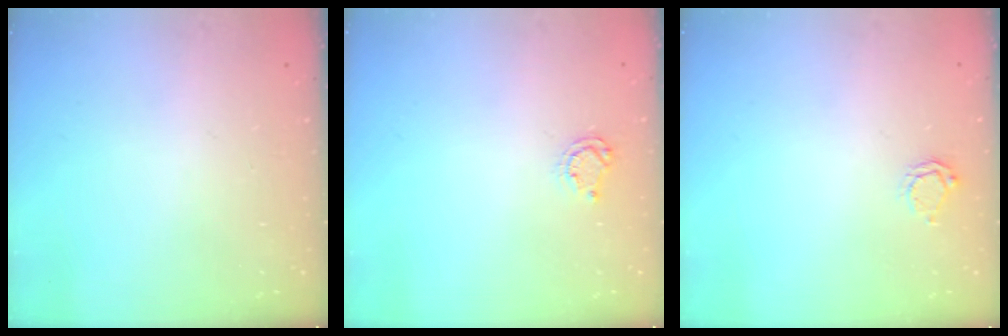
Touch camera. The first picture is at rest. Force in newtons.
{"total": 5.0, "press": 5.0, "slide": 0.6}
{"total": 3.6, "press": 3.6, "slide": 0.4}